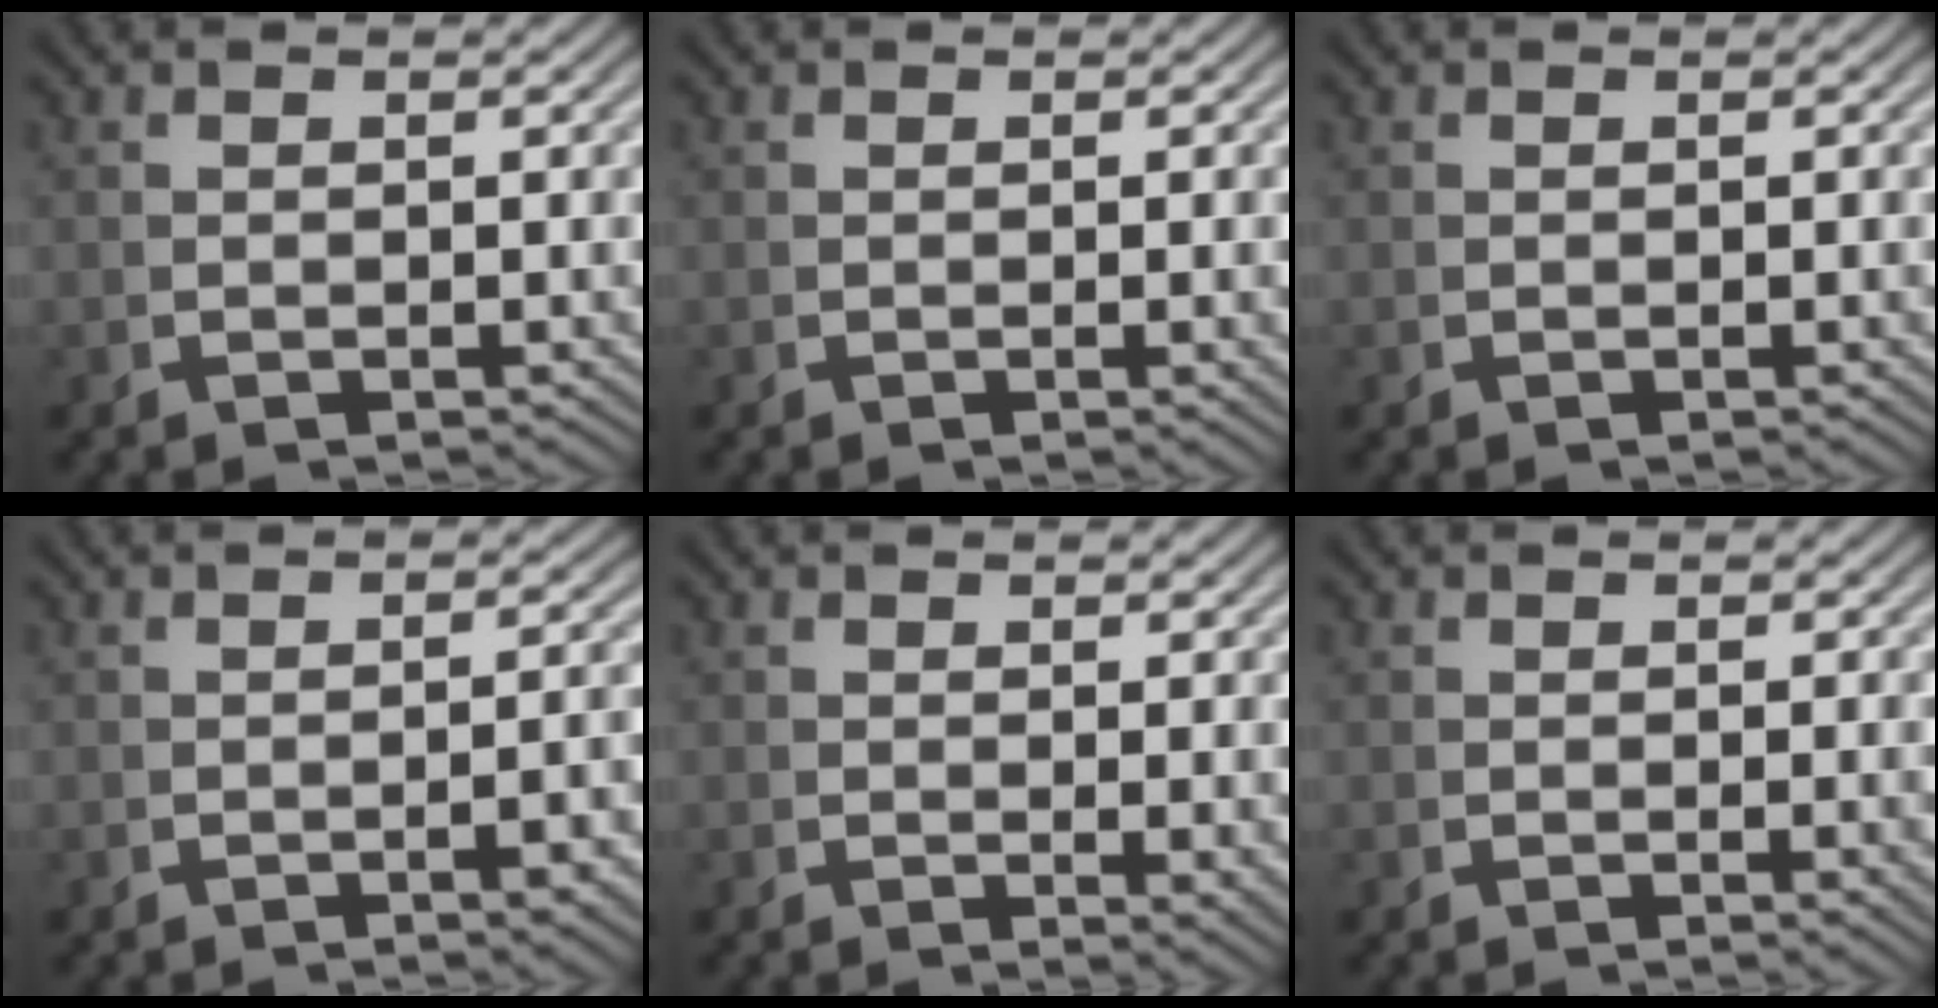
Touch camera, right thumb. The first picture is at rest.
{"total": 0.7, "force": [0.0, 0.1, 0.7], "torque": [-0.012, 0.001, 0.000]}
{"total": 0.0}
{"total": 2.5, "force": [-1.2, 0.5, 2.2], "torque": [-0.027, 0.008, -0.018]}
{"total": 1.6, "force": [0.2, 0.4, 1.5], "torque": [-0.020, -0.005, 0.006]}
{"total": 1.0, "force": [0.0, 0.2, 1.0], "torque": [-0.018, -0.001, 0.001]}